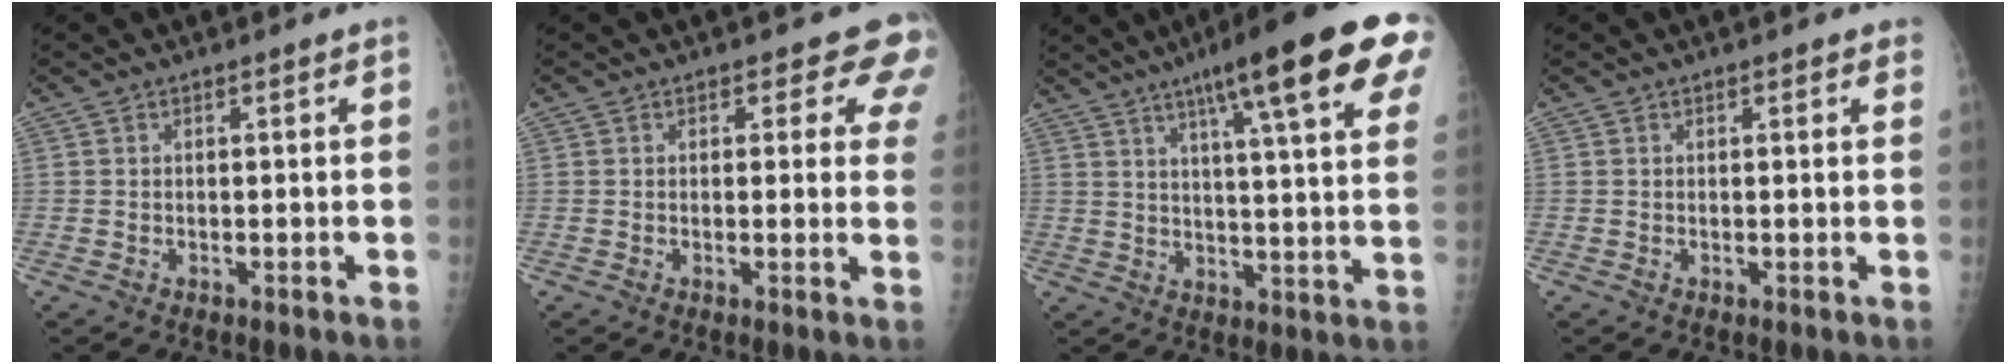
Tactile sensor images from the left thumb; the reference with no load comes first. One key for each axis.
{"total": 6.3, "fx": 4.6, "fy": 3.3, "fz": 2.9, "tx": 0.011, "ty": -0.019, "tz": 0.031}
{"total": 22.7, "fx": 12.3, "fy": 3.5, "fz": 18.8, "tx": -0.259, "ty": -0.017, "tz": 0.163}
{"total": 1.5, "fx": 1.0, "fy": 0.6, "fz": 0.9, "tx": -0.003, "ty": -0.001, "tz": 0.008}